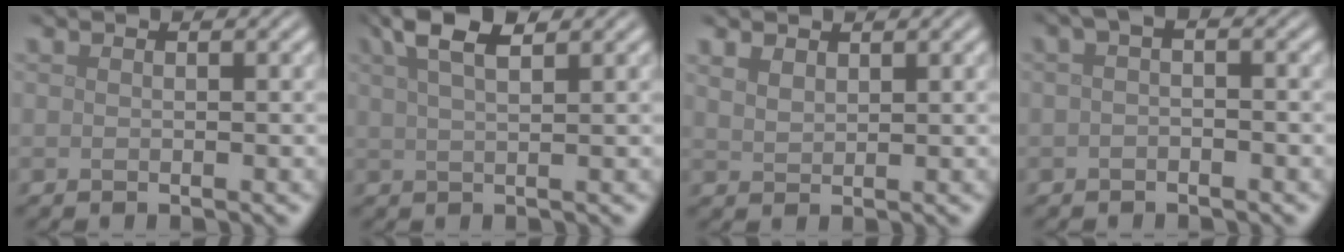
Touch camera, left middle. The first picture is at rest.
{"total": 4.7, "force": [3.0, 1.3, 3.4], "torque": [-0.051, 0.020, 0.045]}
{"total": 1.6, "force": [1.3, 0.7, 0.7], "torque": [-0.020, 0.000, 0.030]}
{"total": 1.7, "force": [0.0, 0.6, 1.6], "torque": [-0.028, 0.003, -0.005]}